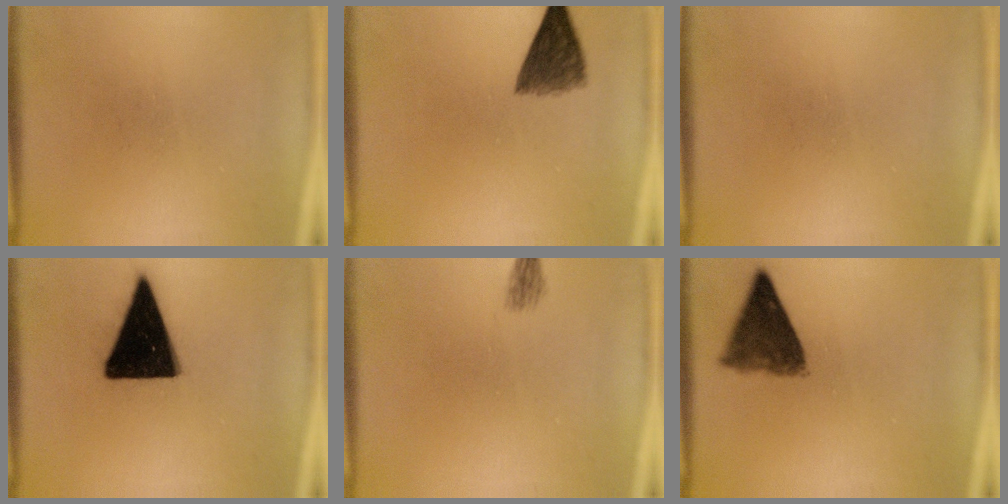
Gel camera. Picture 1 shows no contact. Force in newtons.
{"total": 6.0}
{"total": 0.0}
{"total": 19.4}
{"total": 1.4}
{"total": 7.7}